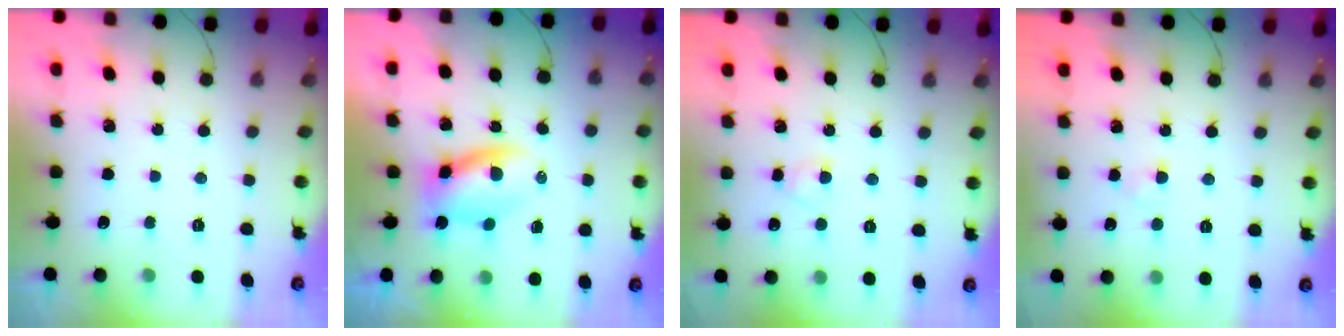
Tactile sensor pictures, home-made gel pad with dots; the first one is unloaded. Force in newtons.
{"total": 5.0, "press": 4.9, "slide": 1.1}
{"total": 2.5, "press": 2.3, "slide": 1.1}
{"total": 2.2, "press": 2.1, "slide": 0.8}